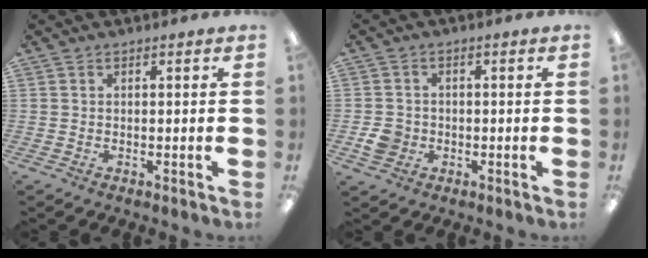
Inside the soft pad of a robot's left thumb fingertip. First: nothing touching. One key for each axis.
{"total": 4.2, "fx": -1.1, "fy": 3.7, "fz": 1.7, "tx": -0.024, "ty": 0.001, "tz": -0.020}